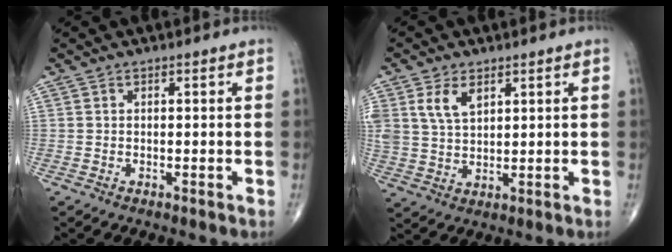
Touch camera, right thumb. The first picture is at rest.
{"total": 6.4, "force": [3.0, 3.7, 4.2], "torque": [-0.075, -0.009, 0.065]}